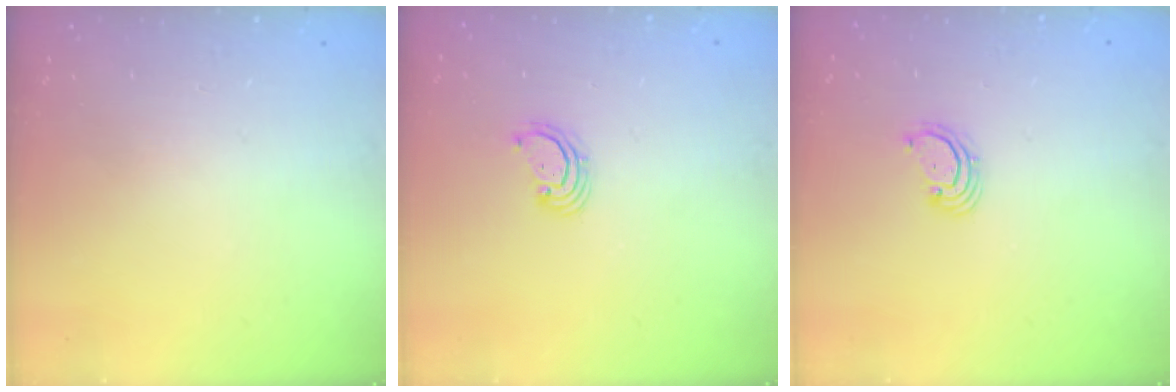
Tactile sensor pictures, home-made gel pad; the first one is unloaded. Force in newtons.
{"total": 2.8, "press": 2.8, "slide": 0.3}
{"total": 2.7, "press": 2.7, "slide": 0.3}